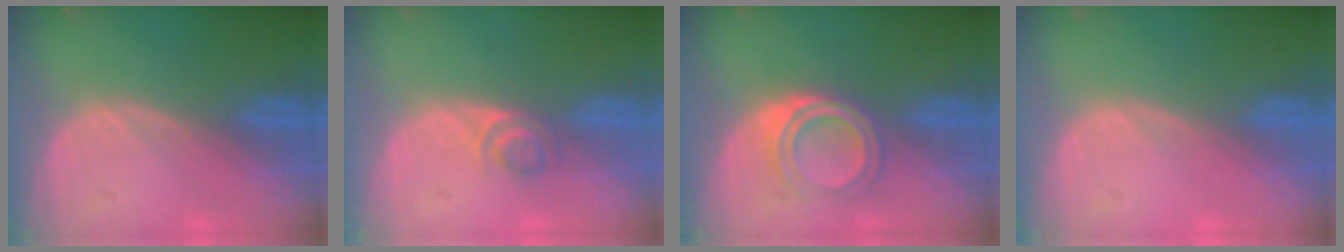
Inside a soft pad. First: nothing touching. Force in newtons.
{"total": 2.5, "press": 2.4, "slide": 0.8}
{"total": 5.3, "press": 4.5, "slide": 2.8}
{"total": 0.0}